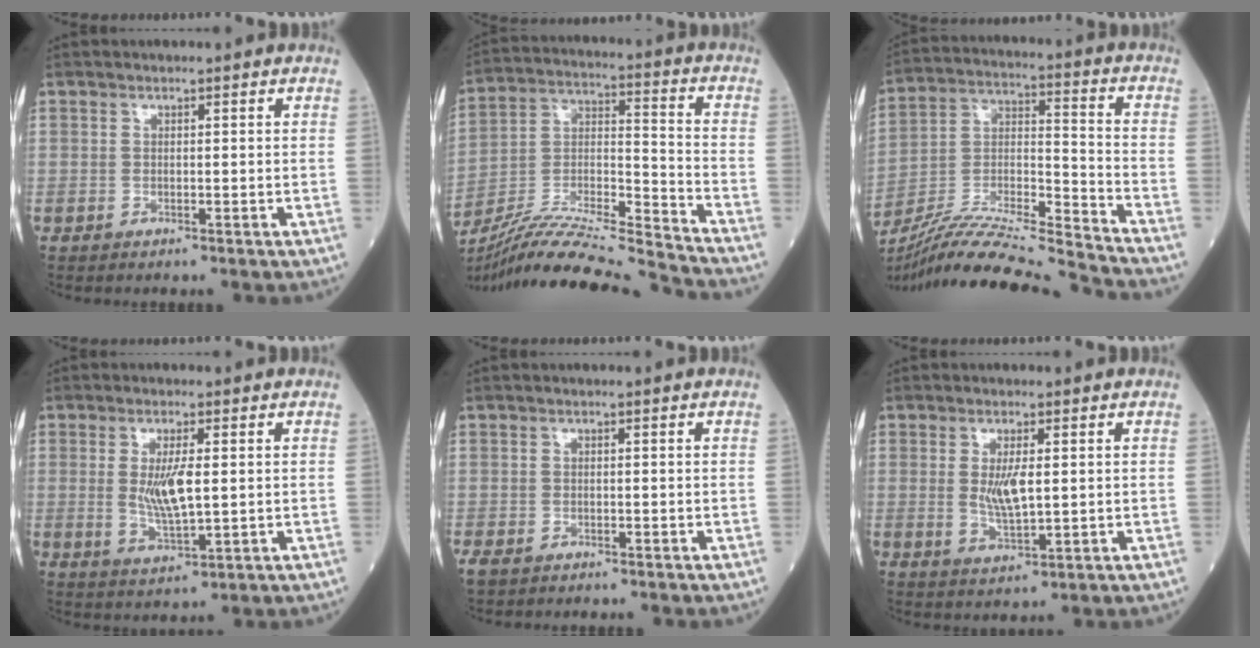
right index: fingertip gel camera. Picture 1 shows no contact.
{"total": 20.8, "force": [-19.4, -1.3, 7.4], "torque": [-0.155, -0.012, -0.336]}
{"total": 20.1, "force": [-18.7, -1.4, 7.1], "torque": [-0.147, -0.010, -0.328]}
{"total": 6.3, "force": [0.6, 0.8, 6.2], "torque": [-0.128, -0.012, 0.015]}
{"total": 2.2, "force": [-1.7, 1.0, 1.0], "torque": [-0.028, -0.006, -0.025]}
{"total": 4.8, "force": [0.6, 0.7, 4.7], "torque": [-0.094, -0.009, 0.014]}